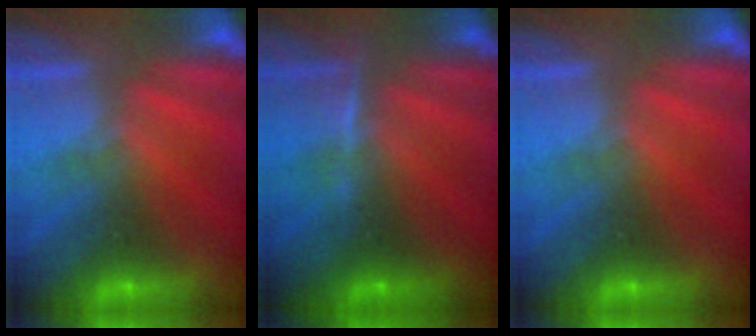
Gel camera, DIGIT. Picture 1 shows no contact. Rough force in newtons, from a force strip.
{"total": 2.8}
{"total": 0.0}